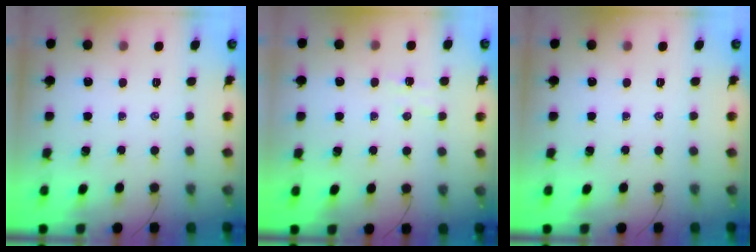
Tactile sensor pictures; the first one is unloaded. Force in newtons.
{"total": 4.5, "press": 4.4, "slide": 1.0}
{"total": 0.0}